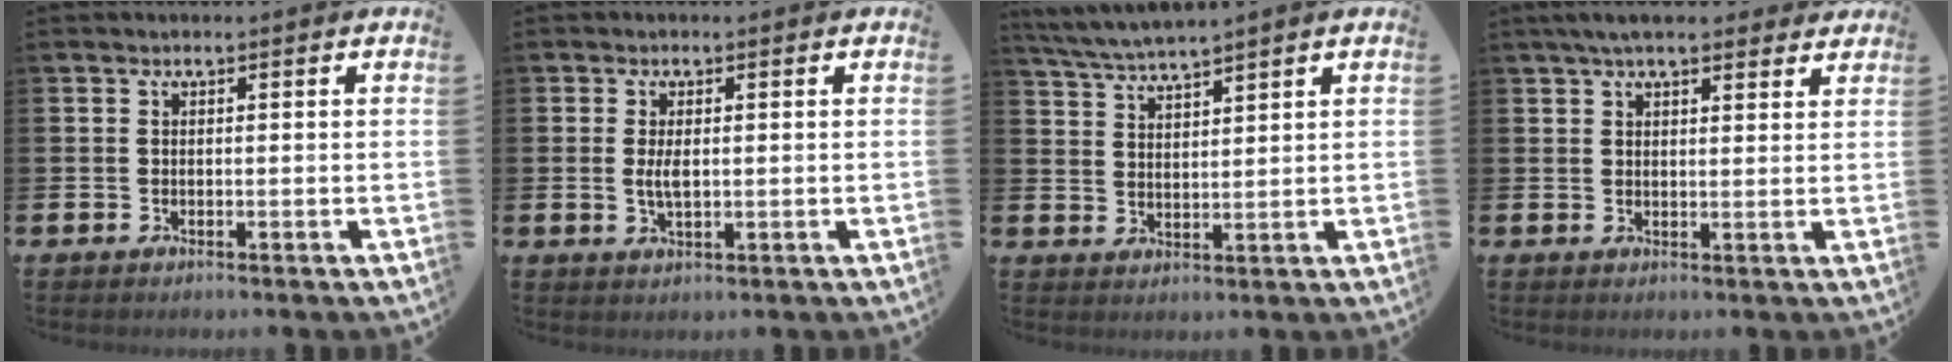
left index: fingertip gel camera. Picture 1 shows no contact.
{"total": 2.6, "force": [0.3, 1.1, 2.3], "torque": [-0.039, 0.000, 0.002]}
{"total": 4.0, "force": [3.9, -0.5, 0.7], "torque": [-0.035, -0.018, 0.071]}
{"total": 4.8, "force": [4.1, 1.2, 2.0], "torque": [-0.047, -0.007, 0.076]}